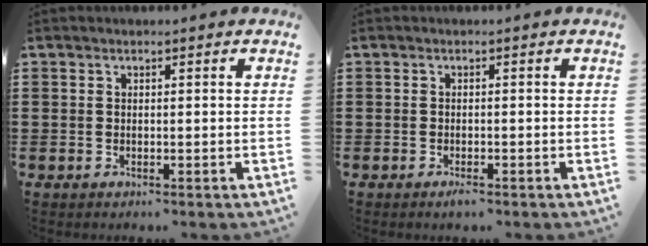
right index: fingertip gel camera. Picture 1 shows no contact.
{"total": 0.8, "force": [-0.6, 0.2, 0.4], "torque": [-0.011, -0.004, -0.011]}